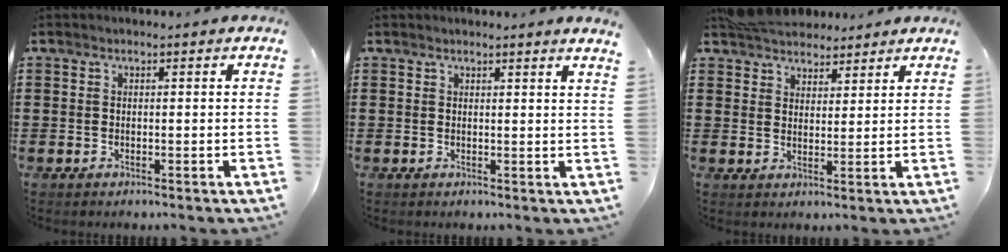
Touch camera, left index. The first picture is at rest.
{"total": 1.4, "force": [1.3, -0.5, 0.2], "torque": [-0.007, -0.004, 0.025]}
{"total": 5.4, "force": [5.1, 1.6, 0.6], "torque": [-0.030, -0.005, 0.099]}